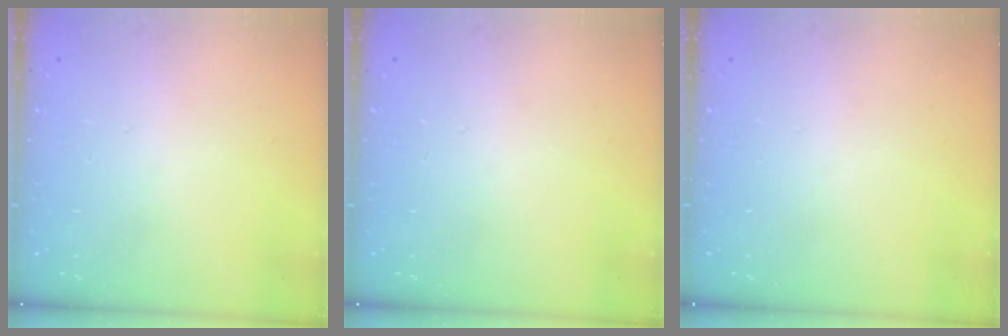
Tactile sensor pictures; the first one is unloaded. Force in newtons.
{"total": 0.0}
{"total": 0.0}